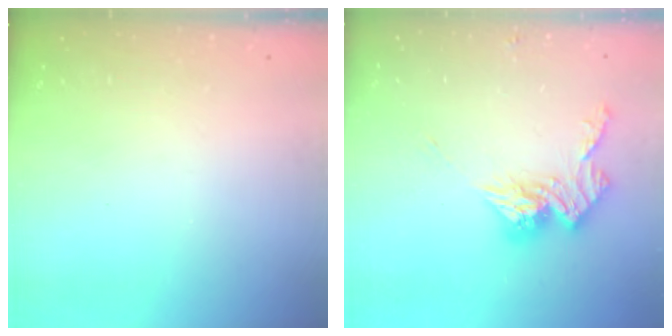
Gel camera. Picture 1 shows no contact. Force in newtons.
{"total": 12.8, "press": 12.7, "slide": 1.1}